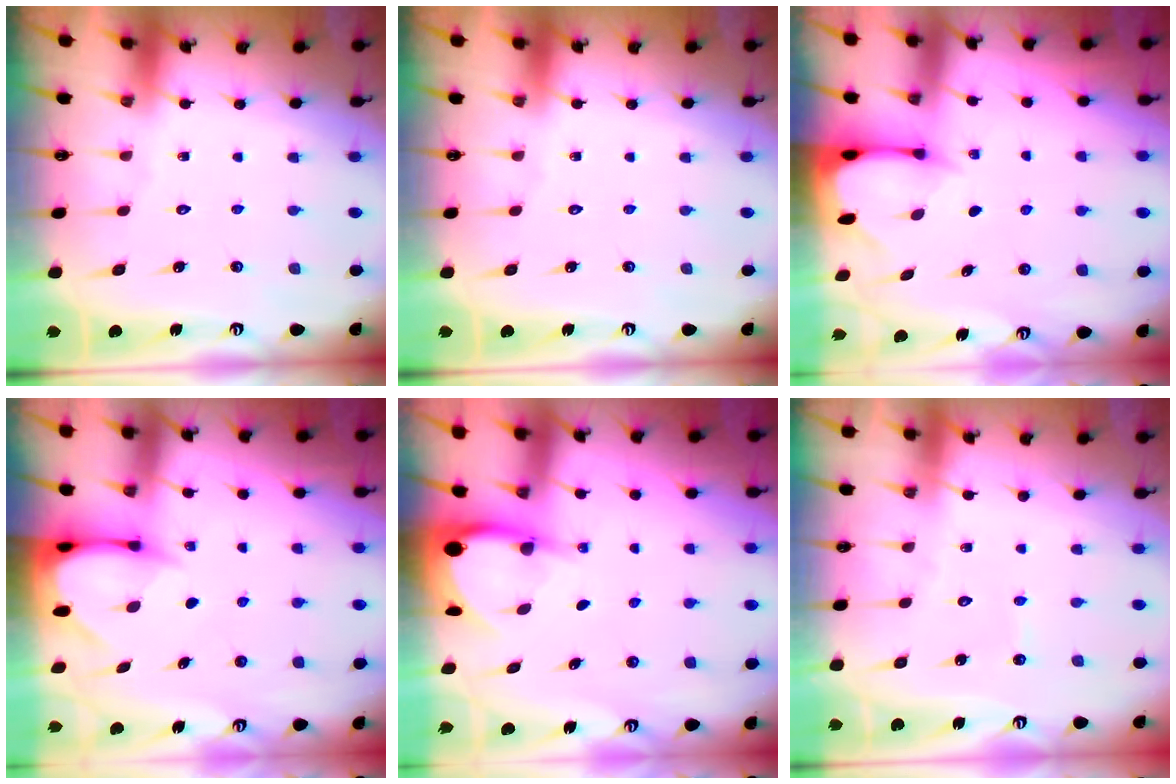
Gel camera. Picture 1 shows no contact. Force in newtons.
{"total": 0.0}
{"total": 2.6, "press": 2.6, "slide": 0.3}
{"total": 3.8, "press": 3.7, "slide": 0.4}
{"total": 4.0, "press": 4.0, "slide": 0.4}
{"total": 2.6, "press": 2.6, "slide": 0.2}